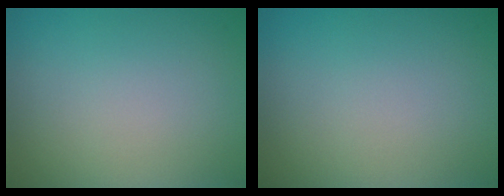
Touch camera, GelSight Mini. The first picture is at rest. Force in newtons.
{"total": 0.0}